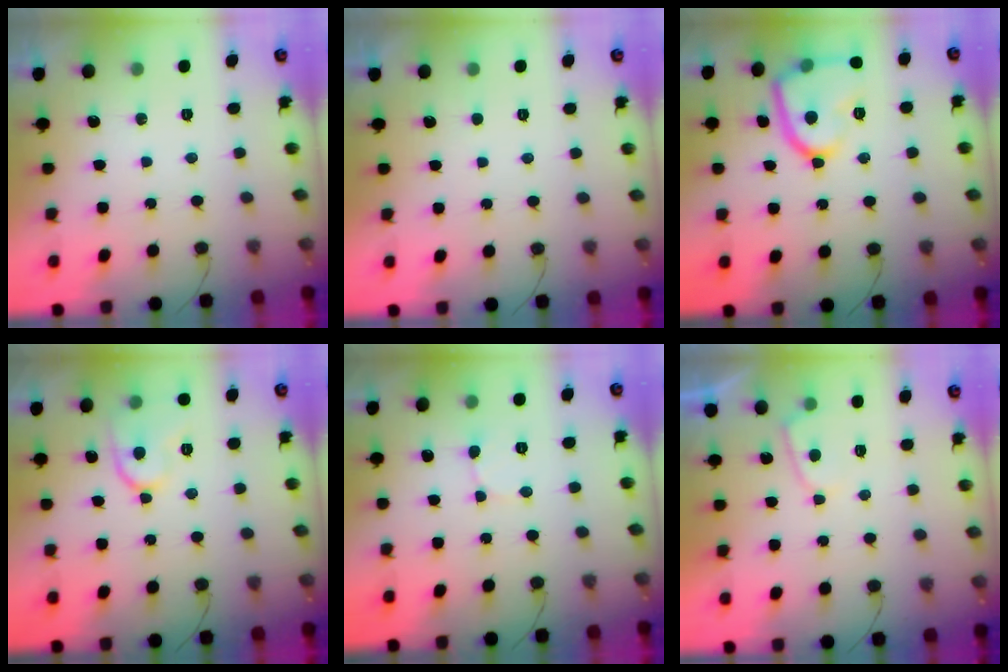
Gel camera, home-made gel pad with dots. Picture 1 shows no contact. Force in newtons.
{"total": 1.7, "press": 1.7, "slide": 0.2}
{"total": 14.4, "press": 14.3, "slide": 1.2}
{"total": 9.7, "press": 9.7, "slide": 0.1}
{"total": 0.9, "press": 0.9, "slide": 0.1}
{"total": 3.0, "press": 3.0, "slide": 0.5}